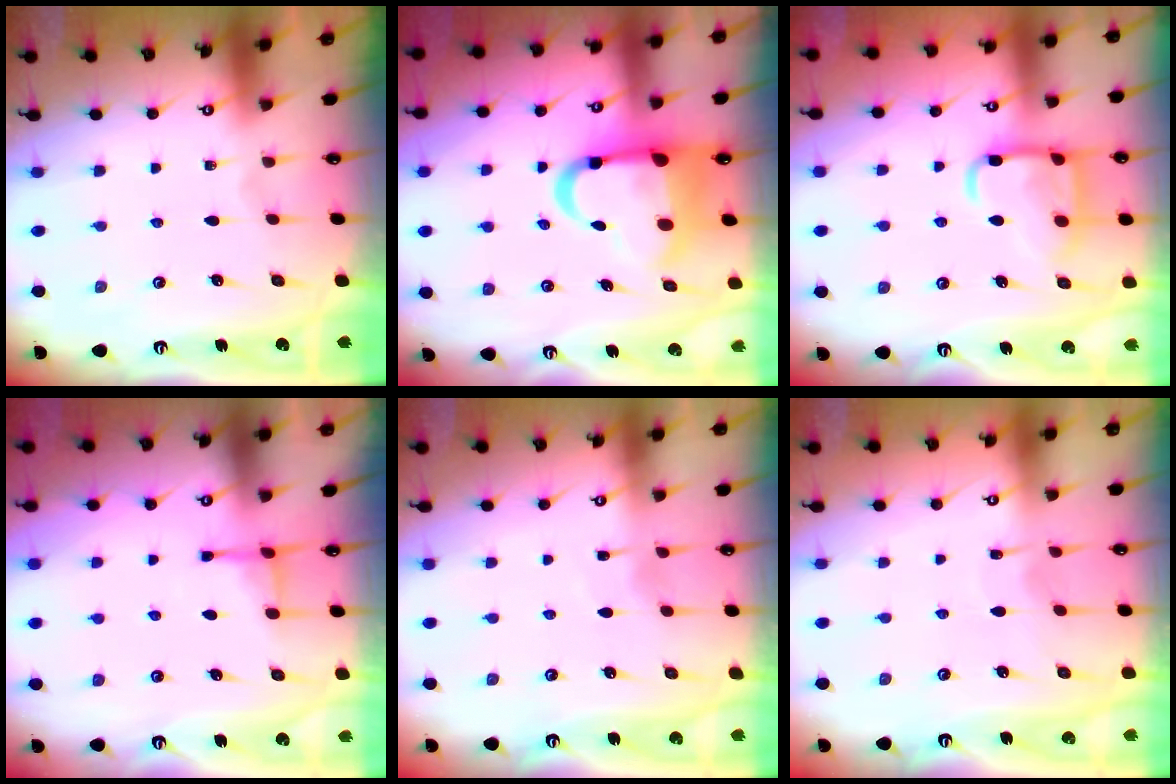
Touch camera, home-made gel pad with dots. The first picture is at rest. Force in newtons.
{"total": 14.2, "press": 13.8, "slide": 3.2}
{"total": 14.1, "press": 14.1, "slide": 1.5}
{"total": 3.8, "press": 3.7, "slide": 0.9}
{"total": 4.7, "press": 4.7, "slide": 0.6}
{"total": 4.5, "press": 4.5, "slide": 0.4}